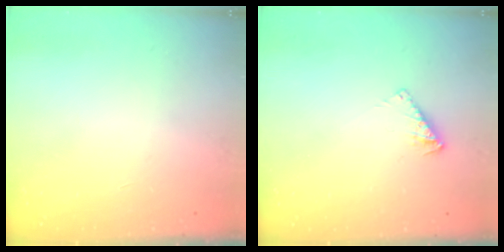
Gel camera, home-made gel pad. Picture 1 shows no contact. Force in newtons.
{"total": 3.4, "press": 3.4, "slide": 0.1}